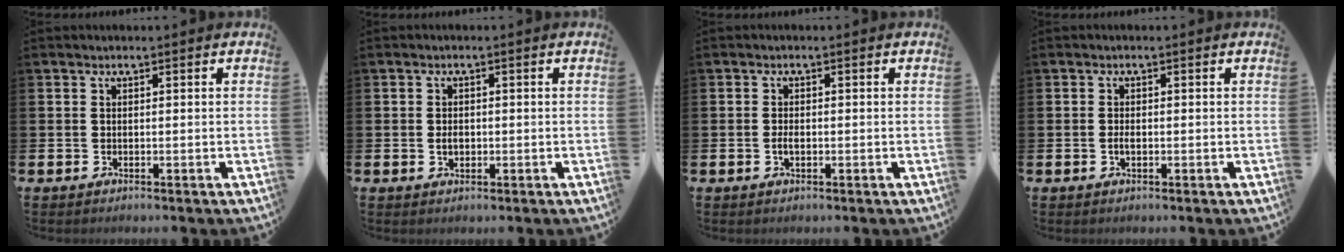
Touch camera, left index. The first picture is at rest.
{"total": 1.6, "force": [-0.2, 1.1, 1.1], "torque": [-0.022, 0.007, -0.006]}
{"total": 1.4, "force": [-0.3, 0.7, 1.1], "torque": [-0.022, 0.002, -0.007]}
{"total": 1.2, "force": [-0.3, 0.6, 1.0], "torque": [-0.019, 0.002, -0.007]}